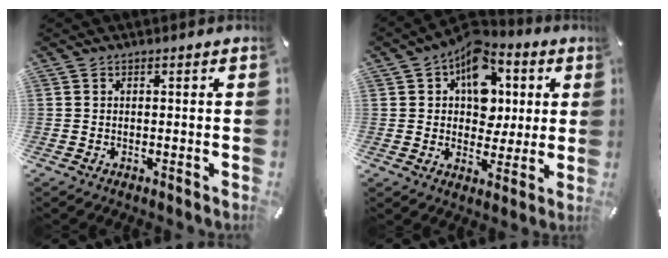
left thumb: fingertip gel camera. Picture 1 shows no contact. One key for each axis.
{"total": 13.7, "fx": 5.0, "fy": 10.3, "fz": 7.5, "tx": -0.109, "ty": -0.032, "tz": 0.092}